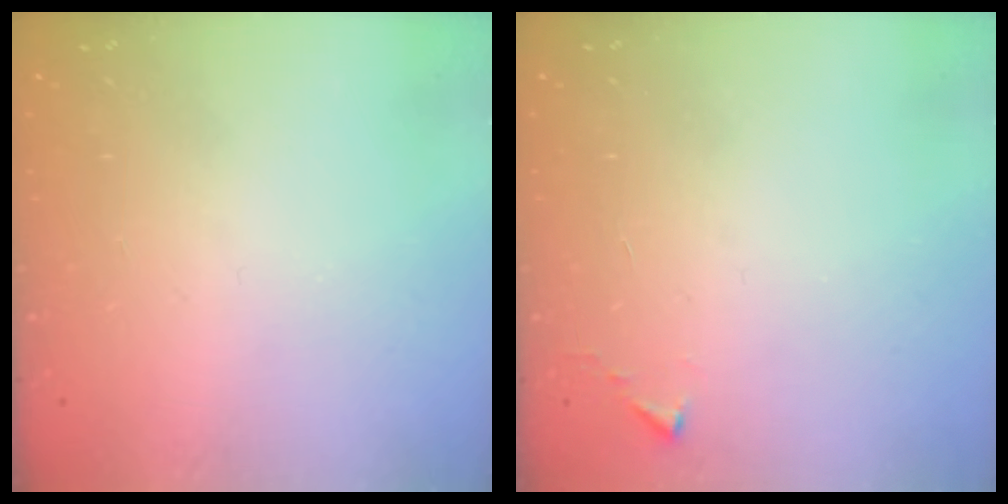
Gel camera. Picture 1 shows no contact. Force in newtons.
{"total": 2.7, "press": 2.7, "slide": 0.5}